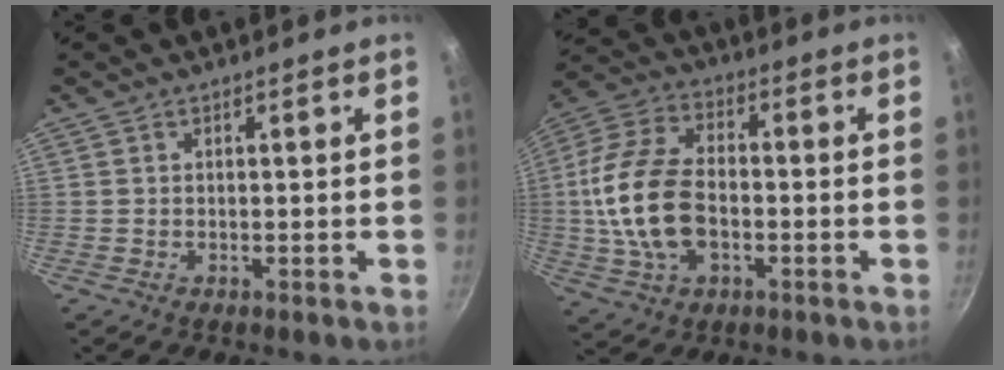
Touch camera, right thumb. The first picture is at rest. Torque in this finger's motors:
{"motor_torque": [-0.22, 1.44, 1.86, 0.26, 0.56]}